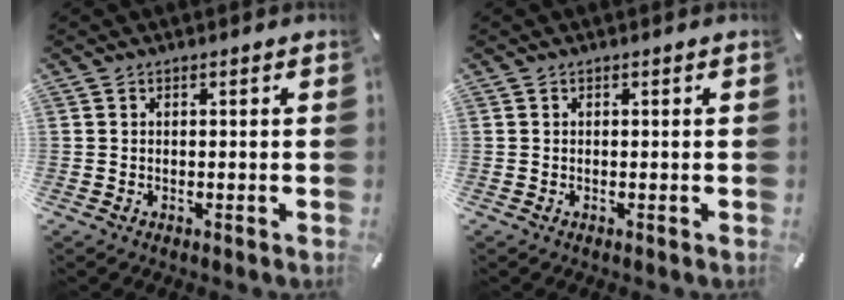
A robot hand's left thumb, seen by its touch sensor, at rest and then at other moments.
{"total": 0.0}